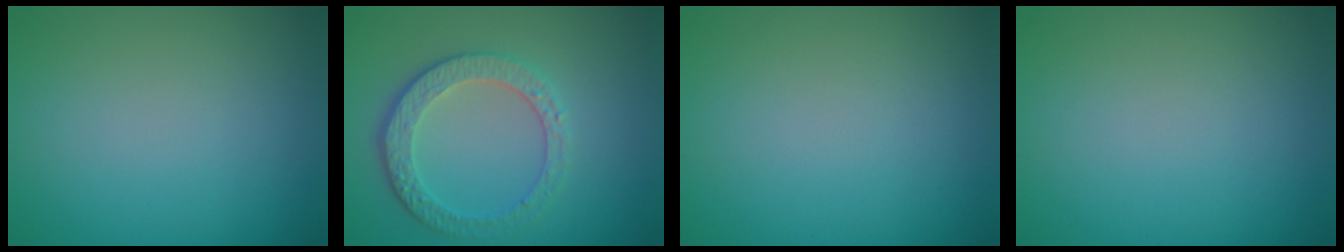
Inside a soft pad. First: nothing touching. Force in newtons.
{"total": 4.5, "press": 3.2, "slide": 3.2}
{"total": 0.0}
{"total": 0.0}